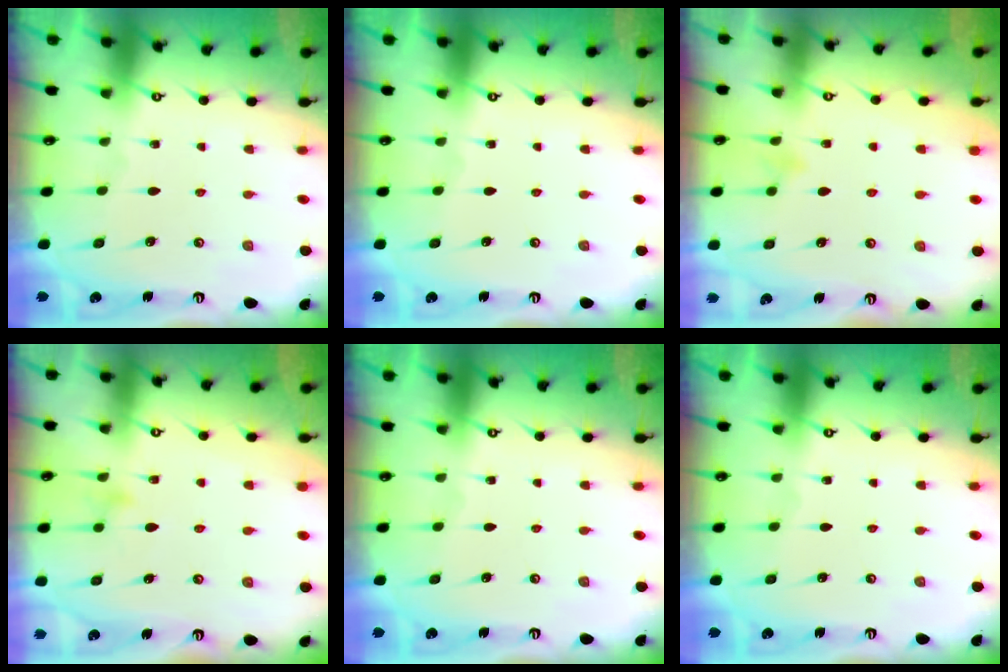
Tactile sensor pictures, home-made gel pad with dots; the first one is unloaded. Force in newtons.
{"total": 0.0}
{"total": 4.0, "press": 3.9, "slide": 0.4}
{"total": 10.8, "press": 10.7, "slide": 0.5}
{"total": 0.0}
{"total": 0.0}